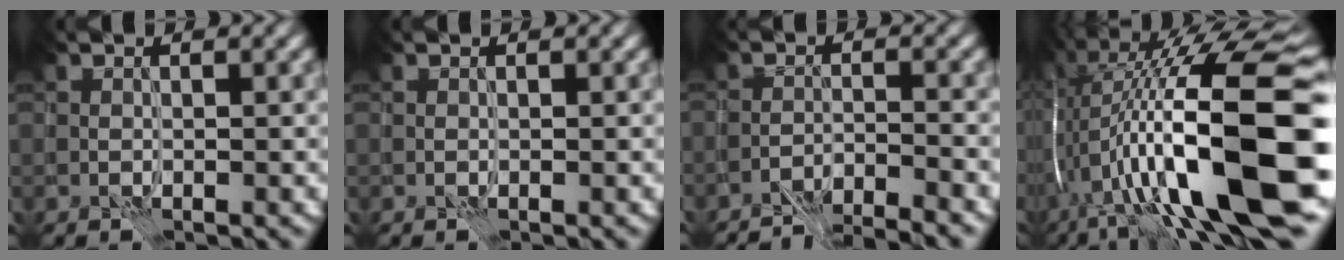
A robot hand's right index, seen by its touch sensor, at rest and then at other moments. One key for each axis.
{"total": 0.0}
{"total": 5.5, "fx": -5.3, "fy": 0.5, "fz": 1.4, "tx": -0.020, "ty": 0.003, "tz": -0.082}
{"total": 19.1, "fx": -1.1, "fy": 6.1, "fz": 18.0, "tx": -0.315, "ty": 0.026, "tz": -0.021}